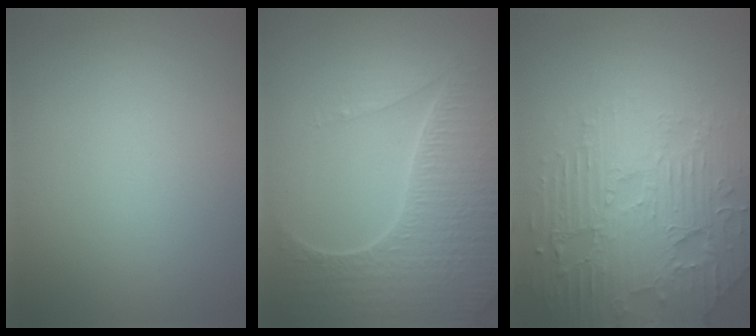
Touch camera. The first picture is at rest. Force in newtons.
{"total": 7.6, "press": 5.5, "slide": 5.2}
{"total": 6.5, "press": 5.1, "slide": 4.0}